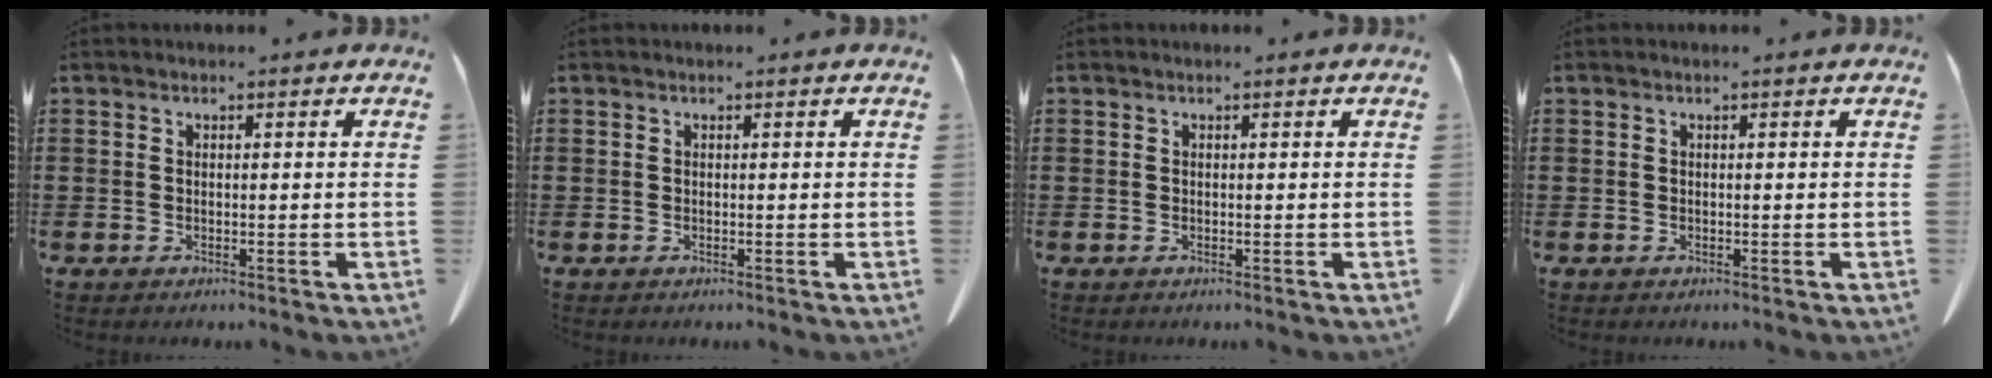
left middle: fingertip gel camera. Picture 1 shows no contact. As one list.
[{"total": 0.0}, {"total": 0.0}, {"total": 0.0}]